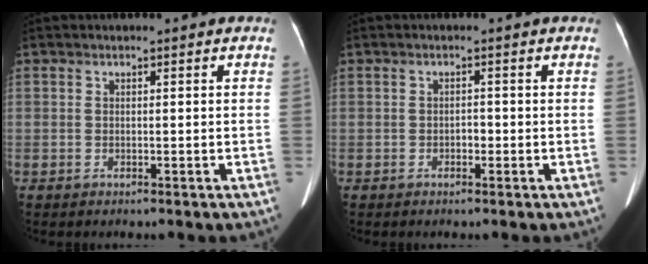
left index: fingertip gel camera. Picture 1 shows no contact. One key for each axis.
{"total": 1.0, "fx": -0.4, "fy": 0.6, "fz": 0.6, "tx": -0.007, "ty": 0.003, "tz": -0.010}